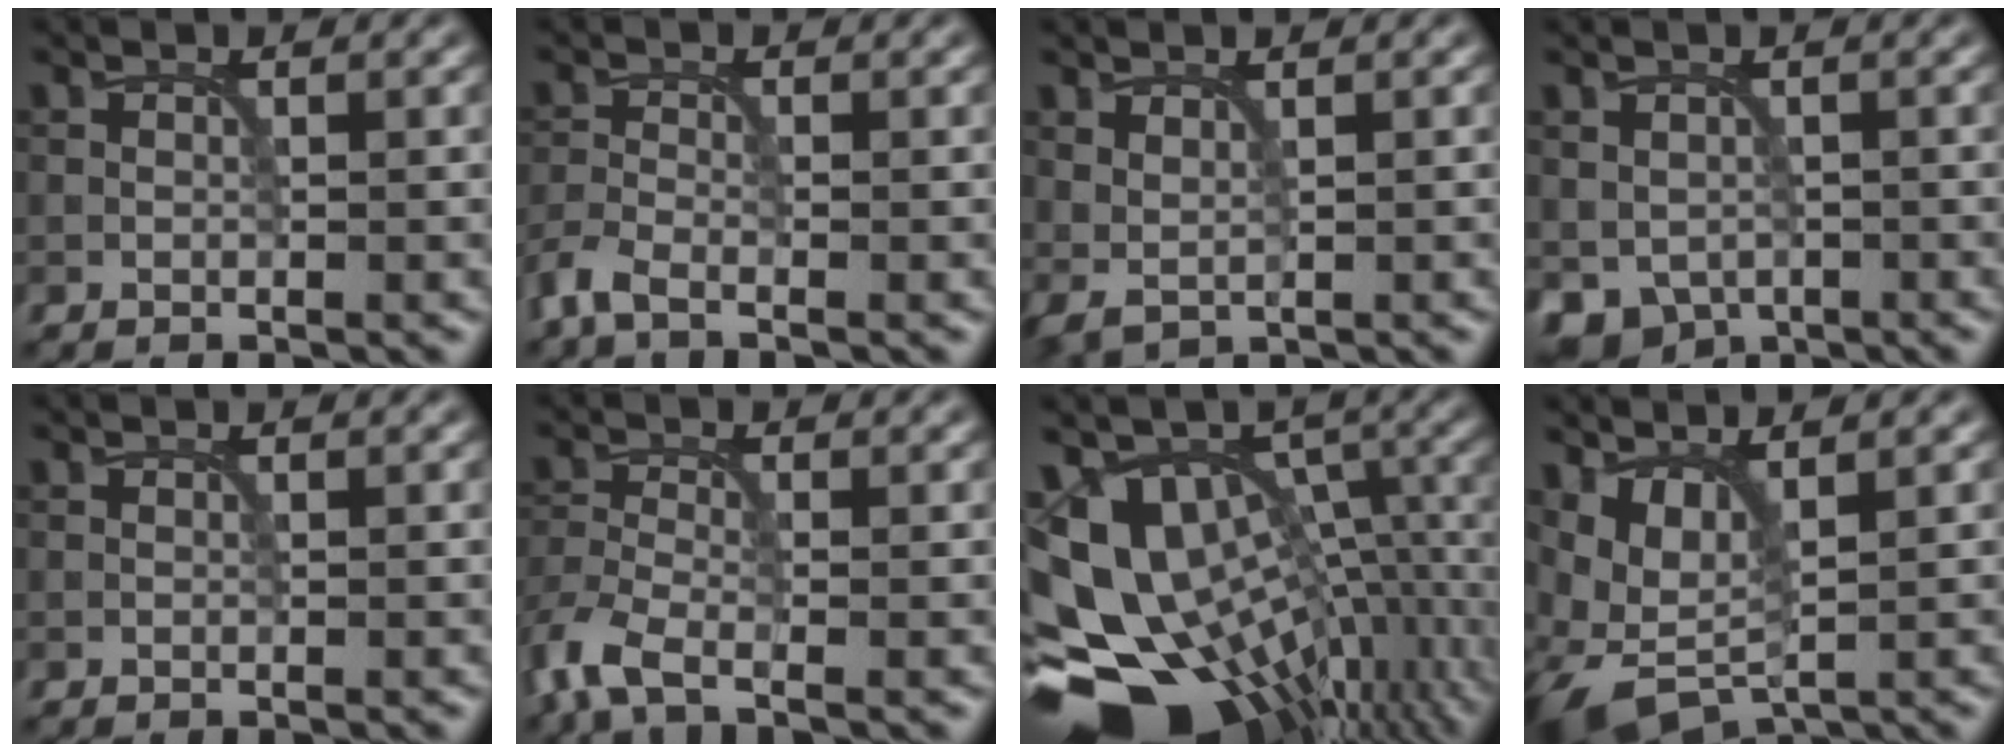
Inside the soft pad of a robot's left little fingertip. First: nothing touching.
{"total": 2.6, "force": [-2.1, 0.6, 1.5], "torque": [-0.042, -0.008, -0.056]}
{"total": 1.4, "force": [0.9, 0.6, 1.0], "torque": [-0.025, -0.005, 0.024]}
{"total": 2.7, "force": [-0.7, 2.2, 1.4], "torque": [-0.026, -0.014, -0.003]}
{"total": 0.0}
{"total": 4.3, "force": [-3.1, 1.4, 2.7], "torque": [-0.069, -0.011, -0.076]}
{"total": 17.7, "force": [-6.1, 12.4, 11.0], "torque": [-0.166, -0.005, -0.047]}
{"total": 6.5, "force": [0.4, 3.2, 5.6], "torque": [-0.124, 0.003, 0.005]}